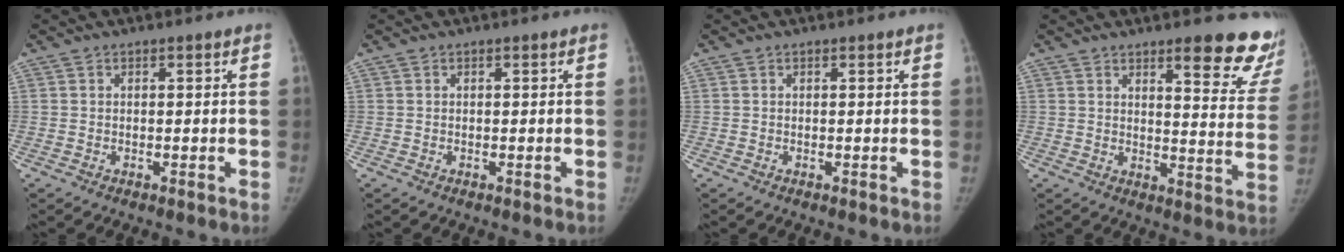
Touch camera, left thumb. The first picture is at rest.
{"total": 0.0}
{"total": 0.0}
{"total": 14.8, "force": [10.7, 3.6, 9.6], "torque": [-0.073, -0.075, 0.121]}